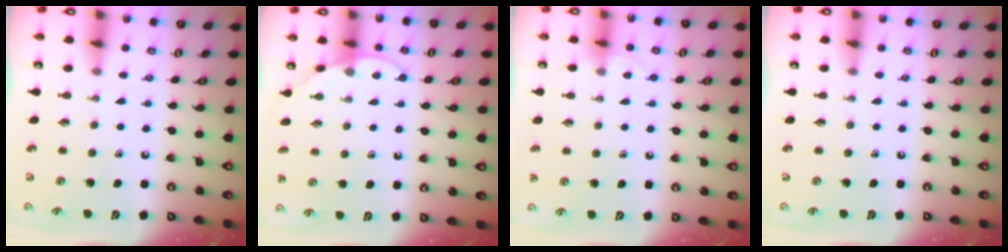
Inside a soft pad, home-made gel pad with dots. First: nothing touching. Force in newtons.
{"total": 5.5, "press": 5.5, "slide": 0.6}
{"total": 3.3, "press": 3.3, "slide": 0.3}
{"total": 0.0}